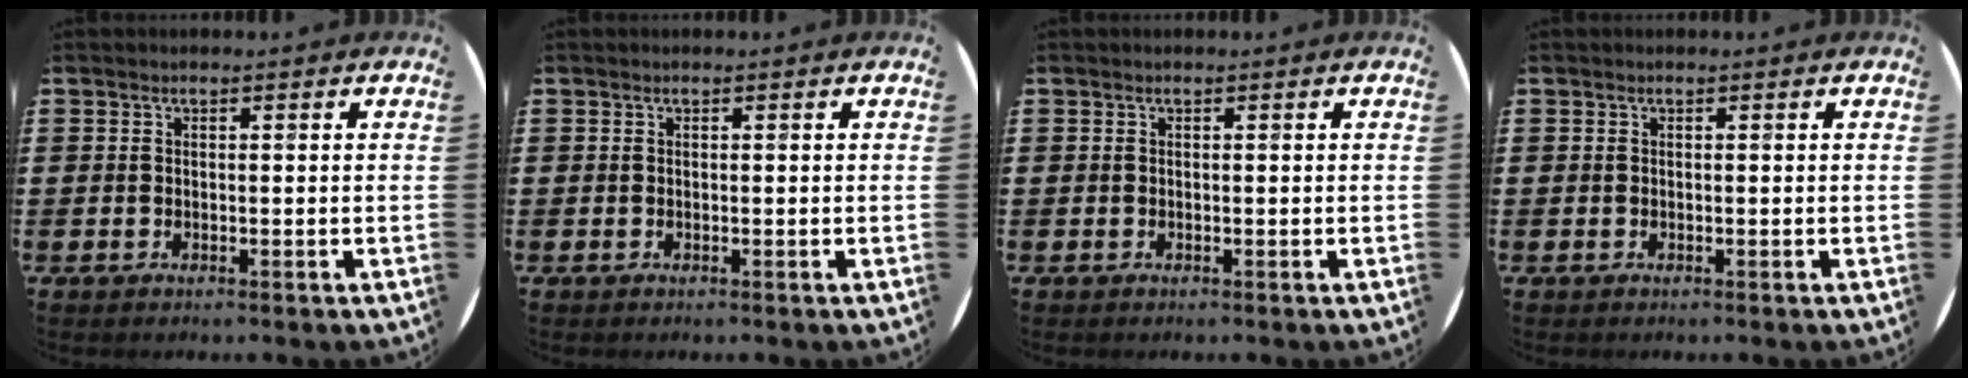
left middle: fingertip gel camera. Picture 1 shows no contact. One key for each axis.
{"total": 0.0}
{"total": 0.0}
{"total": 0.0}